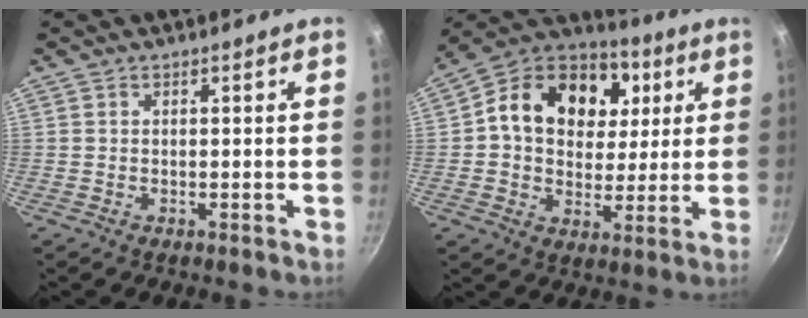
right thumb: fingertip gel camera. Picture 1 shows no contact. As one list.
[{"total": 19.7, "force": [5.2, 15.0, 11.8], "torque": [-0.184, 0.011, 0.071]}]